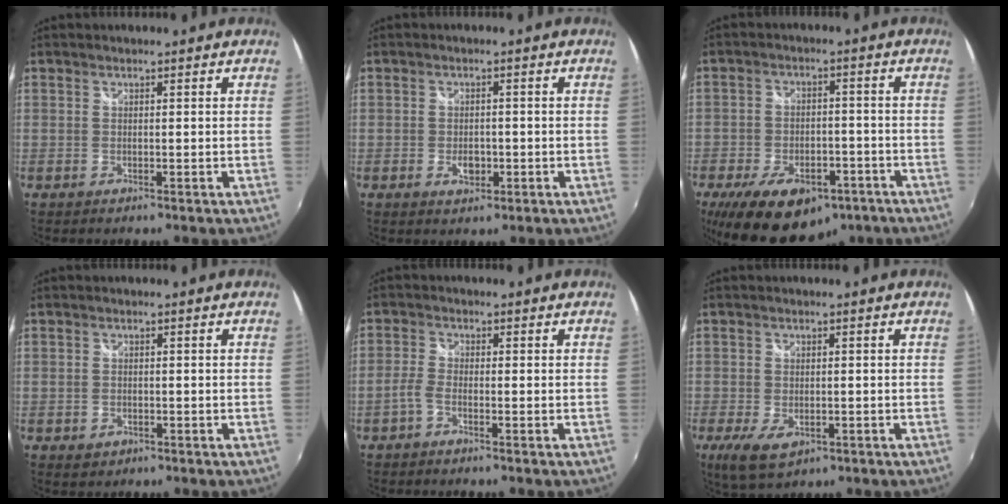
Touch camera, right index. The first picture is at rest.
{"total": 2.9, "force": [-0.9, 1.9, 2.0], "torque": [-0.033, -0.002, -0.014]}
{"total": 17.3, "force": [-10.9, 9.4, 9.7], "torque": [-0.205, -0.011, -0.158]}
{"total": 2.2, "force": [-1.0, 1.8, 0.9], "torque": [-0.019, -0.004, -0.013]}
{"total": 2.1, "force": [-1.4, 0.6, 1.4], "torque": [-0.043, 0.003, -0.035]}
{"total": 6.6, "force": [-3.0, 3.6, 4.7], "torque": [-0.105, -0.023, -0.051]}